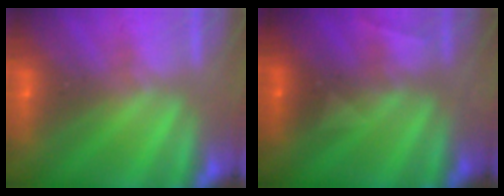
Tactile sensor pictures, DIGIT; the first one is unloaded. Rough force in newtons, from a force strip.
{"total": 2.9}